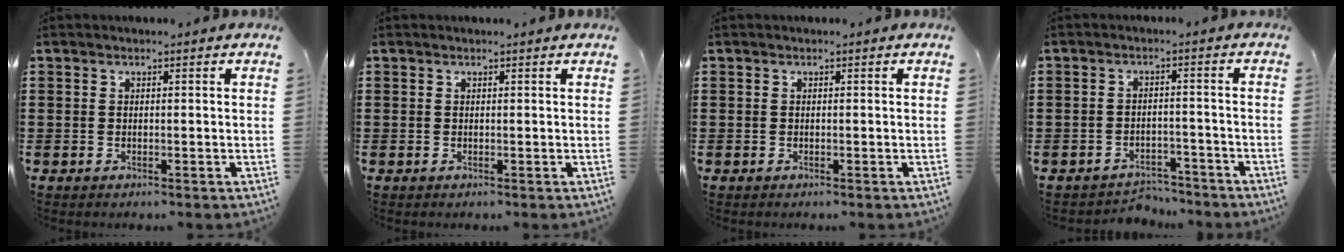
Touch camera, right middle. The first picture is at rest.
{"total": 0.0}
{"total": 0.0}
{"total": 3.3, "force": [-3.2, 0.7, -0.2], "torque": [-0.005, 0.001, -0.070]}